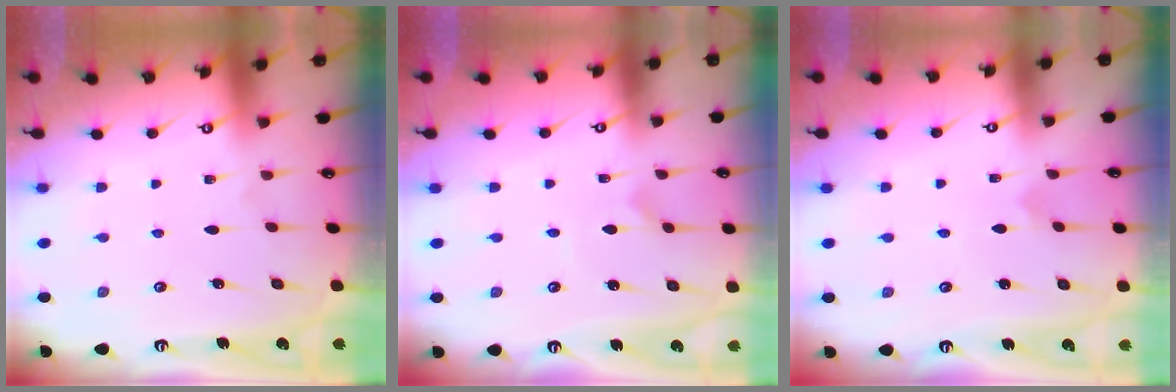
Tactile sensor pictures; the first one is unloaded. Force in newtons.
{"total": 2.3, "press": 2.3, "slide": 0.2}
{"total": 3.3, "press": 3.3, "slide": 0.1}